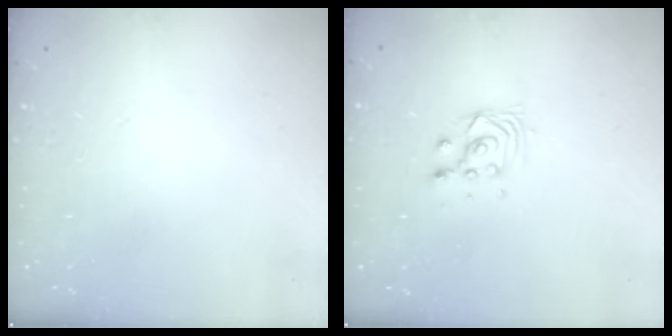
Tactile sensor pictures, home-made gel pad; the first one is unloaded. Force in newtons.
{"total": 2.8, "press": 2.8, "slide": 0.2}